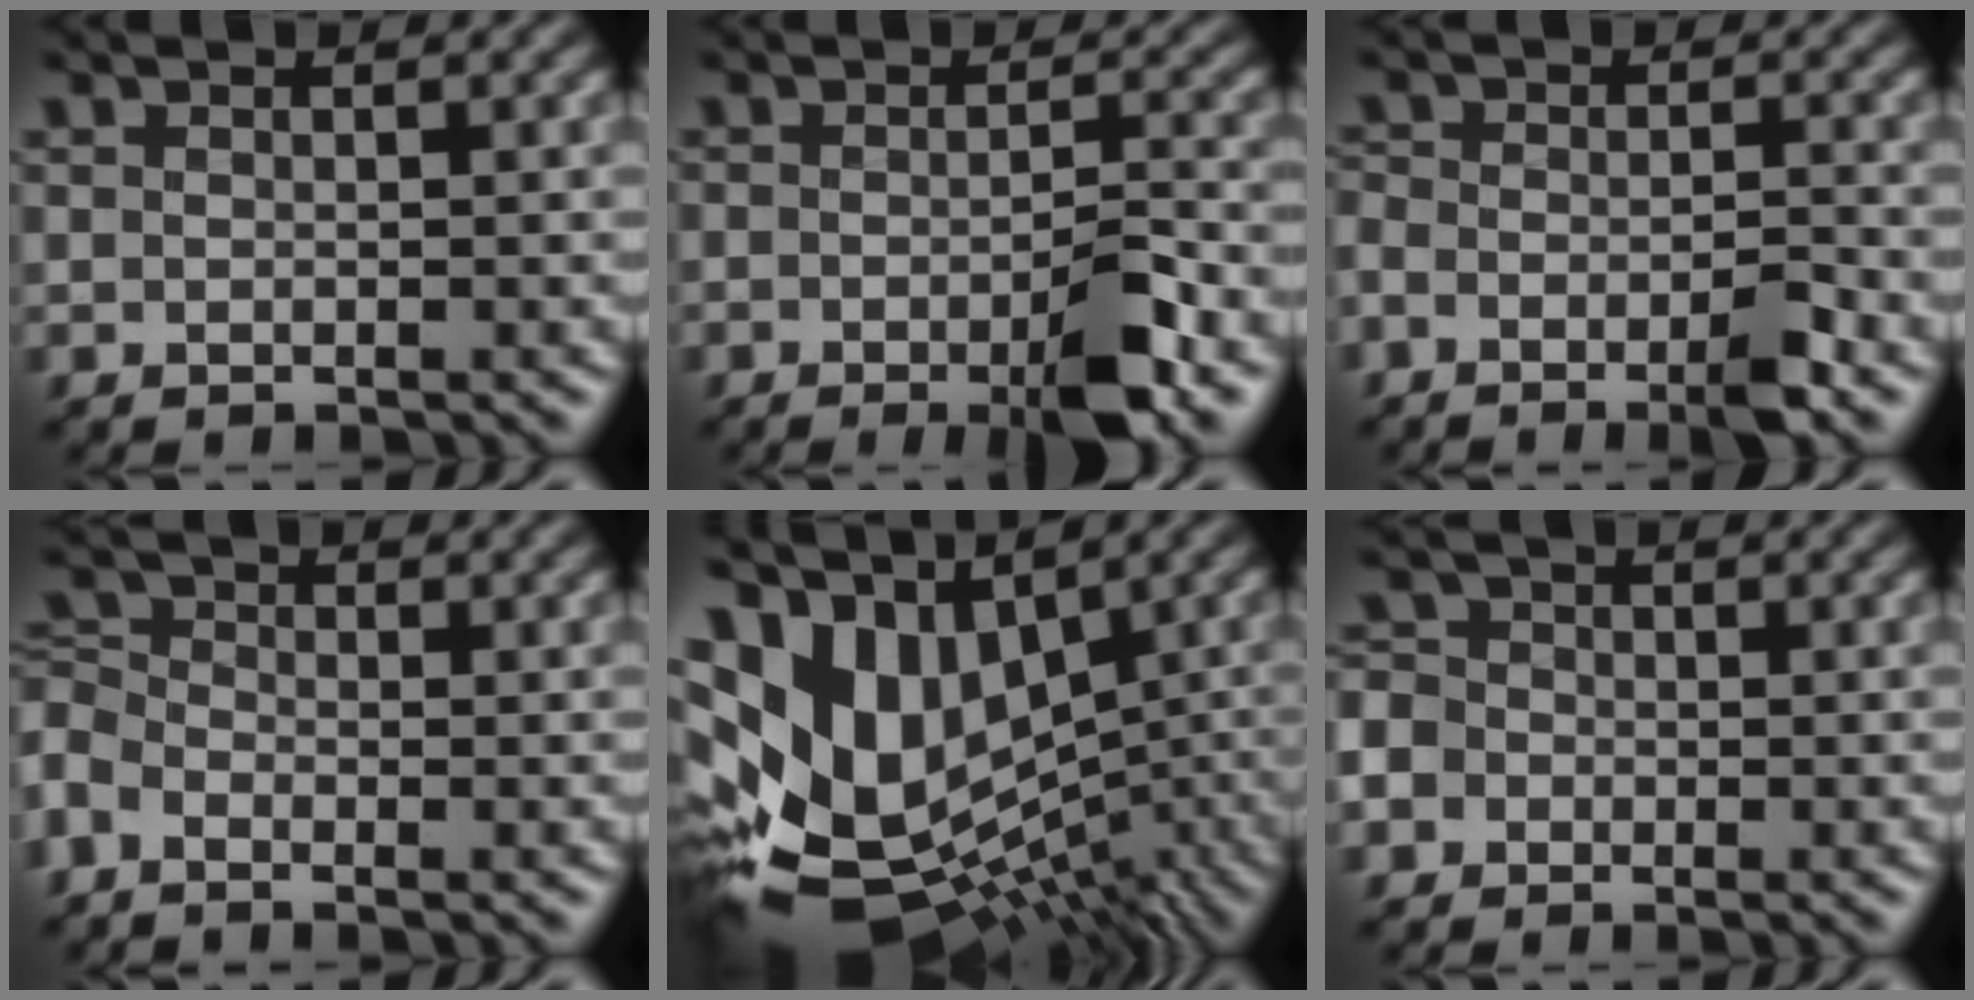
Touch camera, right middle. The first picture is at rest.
{"total": 4.3, "force": [-2.2, 0.7, 3.6], "torque": [-0.059, 0.003, -0.033]}
{"total": 3.2, "force": [-2.6, 0.4, 1.9], "torque": [-0.042, 0.003, -0.045]}
{"total": 1.9, "force": [-1.4, 1.0, 0.8], "torque": [-0.034, 0.007, -0.036]}
{"total": 13.1, "force": [1.8, 8.8, 9.5], "torque": [-0.199, 0.005, 0.070]}
{"total": 2.7, "force": [-1.3, 2.3, 0.2], "torque": [-0.004, 0.015, -0.034]}